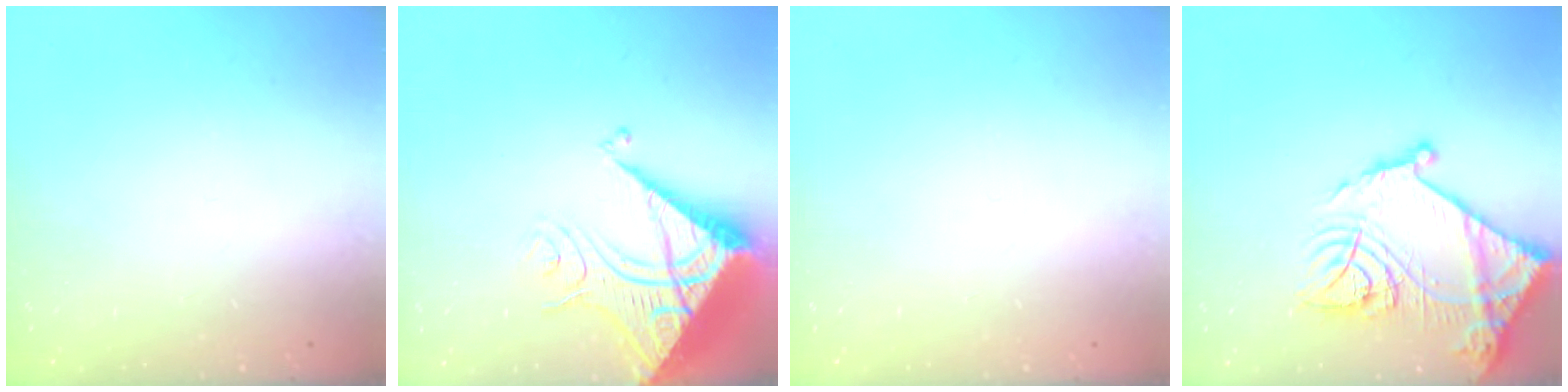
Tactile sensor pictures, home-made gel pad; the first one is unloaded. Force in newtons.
{"total": 13.7, "press": 13.7, "slide": 1.3}
{"total": 0.0}
{"total": 20.6, "press": 20.5, "slide": 1.8}